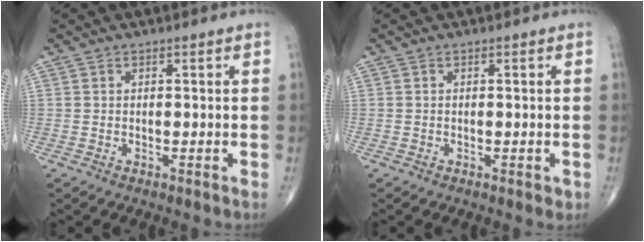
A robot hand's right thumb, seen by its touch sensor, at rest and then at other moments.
{"total": 1.0, "force": [-0.4, 0.6, 0.7], "torque": [-0.008, -0.001, -0.006]}